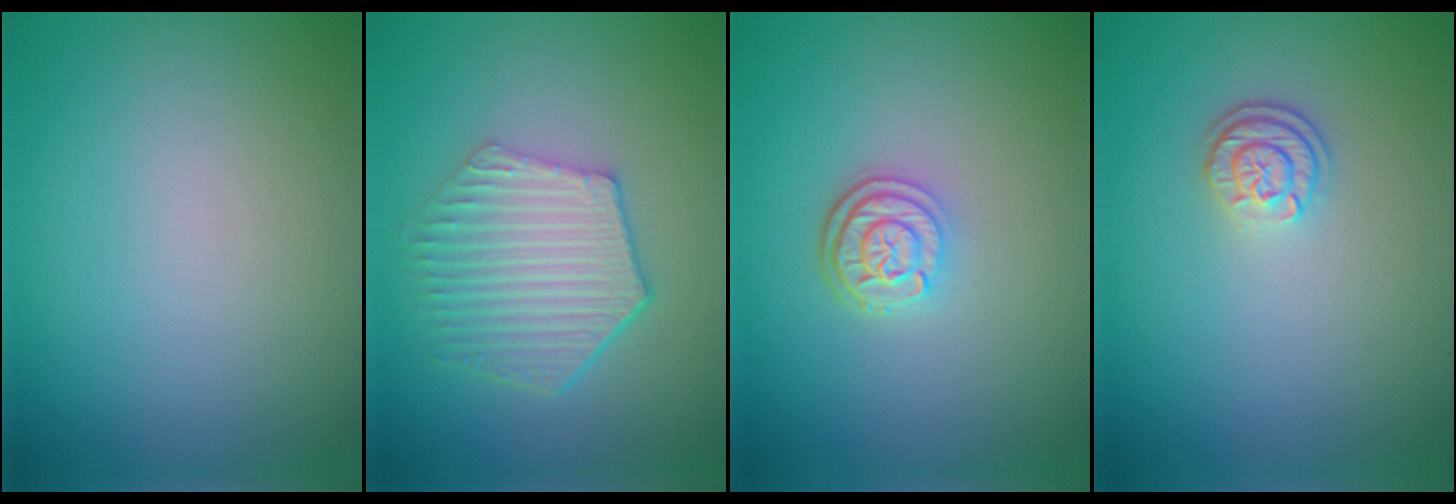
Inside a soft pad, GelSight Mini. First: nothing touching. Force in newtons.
{"total": 5.9, "press": 4.4, "slide": 4.0}
{"total": 3.0, "press": 2.5, "slide": 1.6}
{"total": 2.4, "press": 1.9, "slide": 1.5}